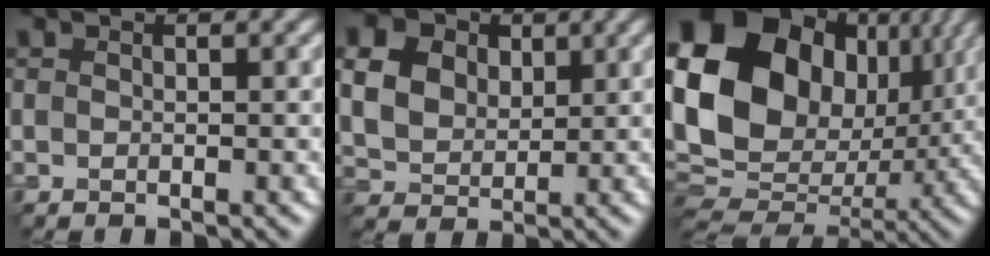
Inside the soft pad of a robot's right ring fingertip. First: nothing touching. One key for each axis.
{"total": 12.5, "fx": 5.3, "fy": 9.4, "fz": 6.3, "tx": -0.168, "ty": 0.024, "tz": 0.092}
{"total": 20.5, "fx": 4.4, "fy": 15.9, "fz": 12.1, "tx": -0.256, "ty": 0.009, "tz": 0.082}